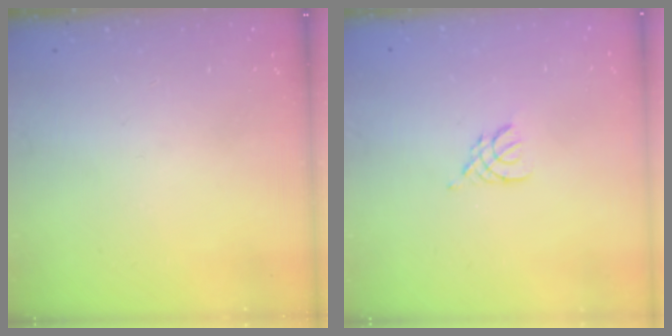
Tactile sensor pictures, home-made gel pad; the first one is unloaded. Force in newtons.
{"total": 2.9, "press": 2.8, "slide": 0.6}